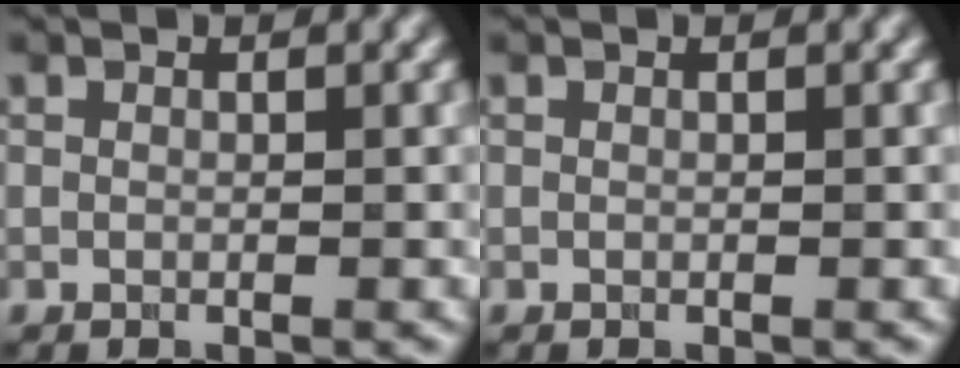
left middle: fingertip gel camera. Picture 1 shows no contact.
{"total": 0.0}